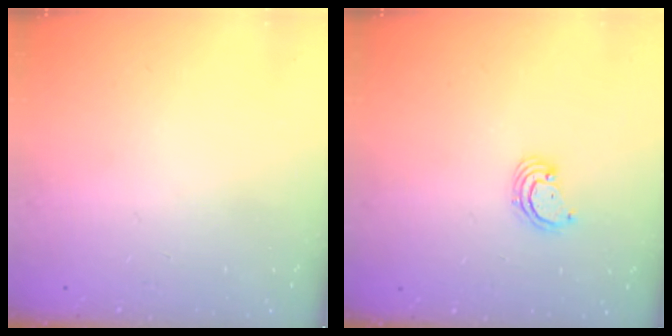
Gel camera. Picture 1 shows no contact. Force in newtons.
{"total": 3.3, "press": 3.3, "slide": 0.3}